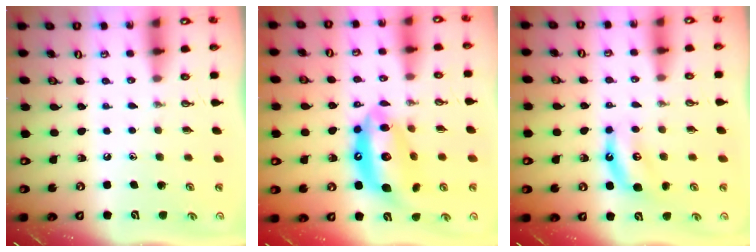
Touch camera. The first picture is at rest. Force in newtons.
{"total": 16.6, "press": 16.5, "slide": 1.6}
{"total": 6.3, "press": 6.3, "slide": 0.6}